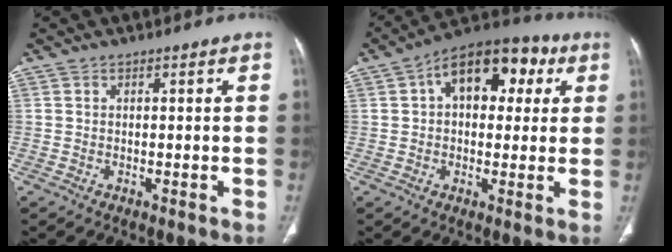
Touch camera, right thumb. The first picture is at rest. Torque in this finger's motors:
{"motor_torque": [1.84, 1.96, 0.63, -0.62, 0.39]}